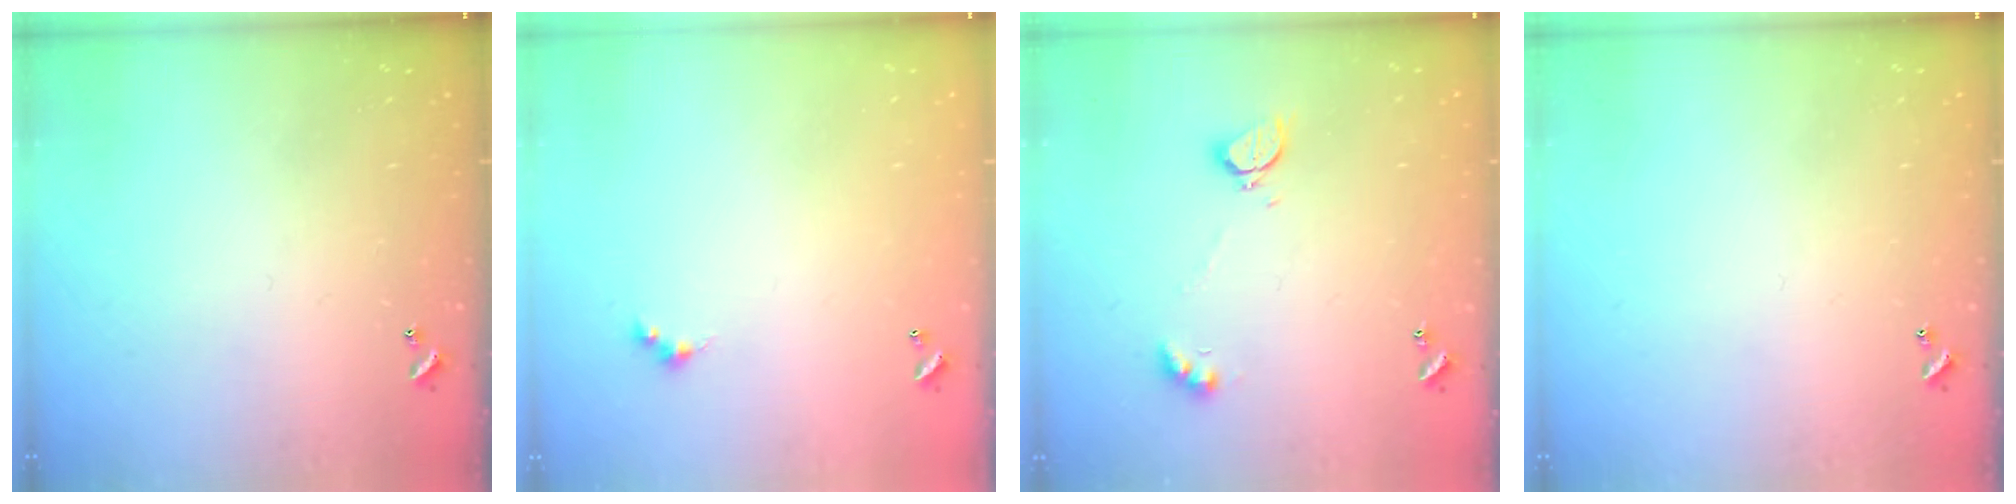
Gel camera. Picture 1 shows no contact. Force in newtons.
{"total": 1.5, "press": 1.4, "slide": 0.3}
{"total": 2.3, "press": 2.3, "slide": 0.5}
{"total": 0.0}